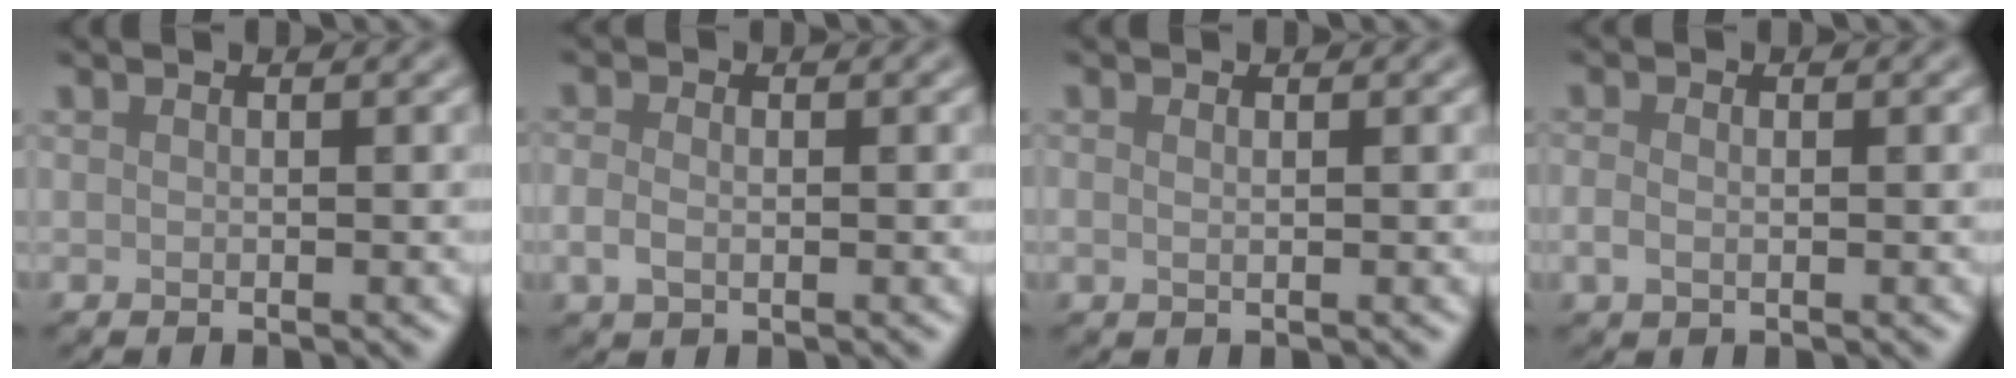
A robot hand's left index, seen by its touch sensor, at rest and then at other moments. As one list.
[{"total": 1.7, "force": [-0.3, 1.1, 1.3], "torque": [-0.029, -0.001, -0.010]}, {"total": 0.6, "force": [0.3, 0.3, 0.5], "torque": [-0.011, 0.000, 0.003]}, {"total": 1.3, "force": [-0.2, 0.8, 1.0], "torque": [-0.024, -0.001, -0.007]}]